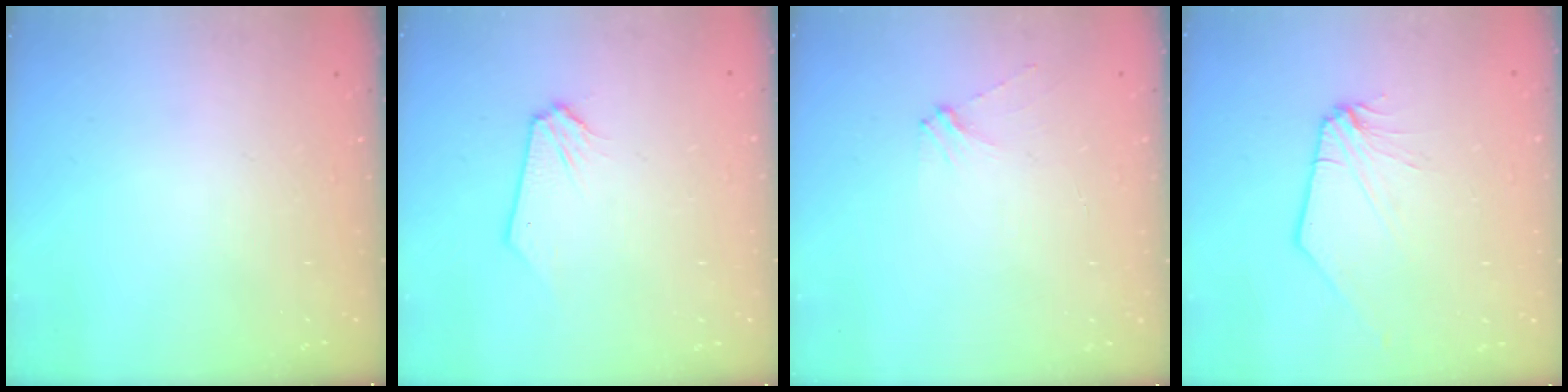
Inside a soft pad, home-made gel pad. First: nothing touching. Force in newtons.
{"total": 0.0}
{"total": 3.8, "press": 3.8, "slide": 0.4}
{"total": 0.0}